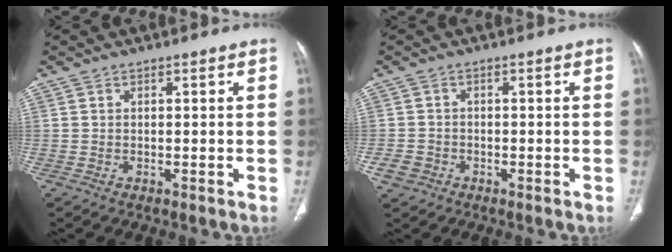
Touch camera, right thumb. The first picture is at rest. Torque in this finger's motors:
{"motor_torque": [0.97, 1.58, 0.69, 0.58, 0.63]}